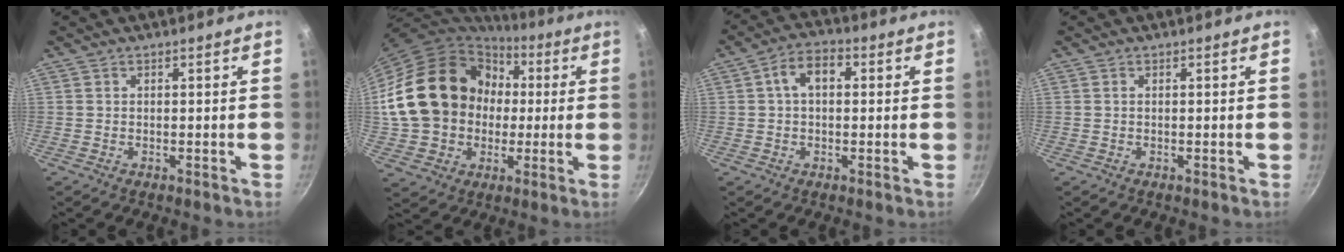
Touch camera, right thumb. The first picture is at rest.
{"total": 23.1, "force": [1.9, 18.9, 13.1], "torque": [-0.214, 0.042, 0.047]}
{"total": 6.1, "force": [1.0, 3.9, 4.6], "torque": [-0.067, 0.017, 0.007]}
{"total": 0.0}